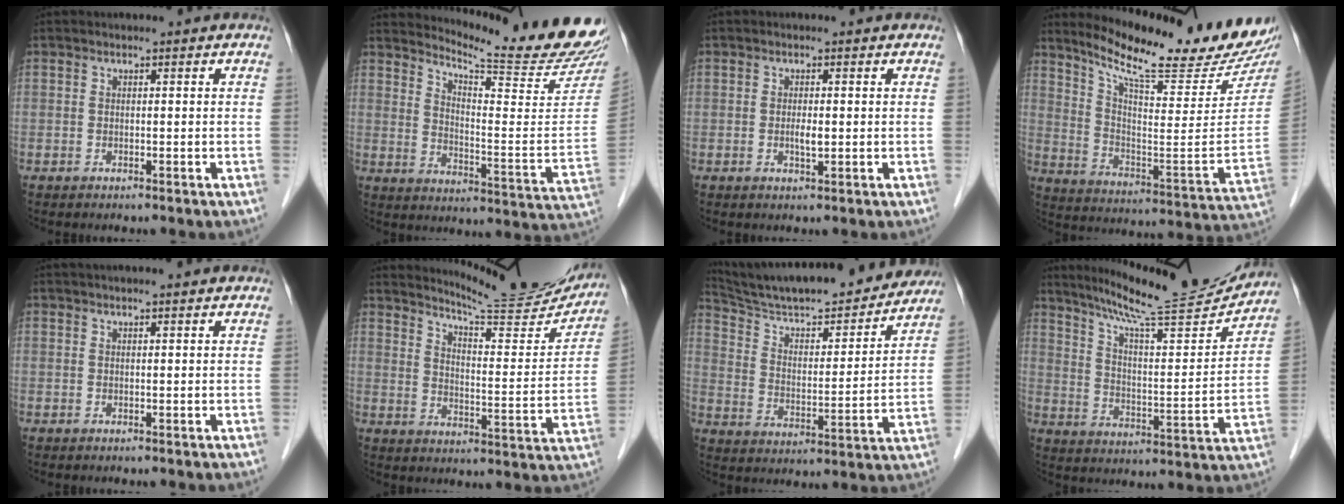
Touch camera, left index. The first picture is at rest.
{"total": 19.4, "force": [18.5, -0.7, 5.6], "torque": [-0.102, -0.129, 0.236]}
{"total": 1.6, "force": [-0.1, 0.4, 1.5], "torque": [-0.031, -0.002, 0.000]}
{"total": 22.6, "force": [19.7, 1.0, 11.0], "torque": [-0.181, -0.079, 0.282]}
{"total": 5.4, "force": [4.8, -0.1, 2.4], "torque": [-0.029, 0.032, 0.058]}
{"total": 18.3, "force": [17.3, 1.1, 5.7], "torque": [-0.085, -0.066, 0.222]}
{"total": 24.6, "force": [22.4, 3.1, 9.8], "torque": [-0.163, -0.016, 0.325]}
{"total": 19.1, "force": [17.7, 0.3, 7.3], "torque": [-0.124, -0.037, 0.261]}